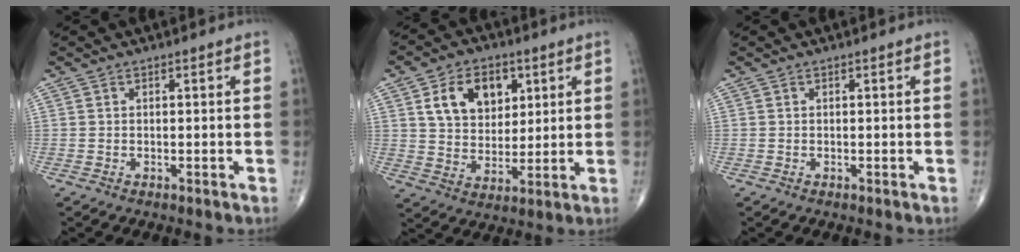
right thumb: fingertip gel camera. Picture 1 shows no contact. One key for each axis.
{"total": 12.0, "fx": 4.6, "fy": 8.3, "fz": 7.4, "tx": -0.083, "ty": -0.015, "tz": 0.085}
{"total": 0.0}